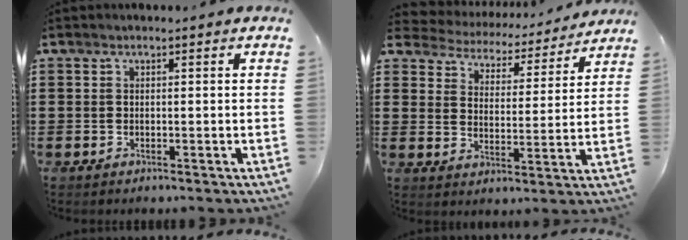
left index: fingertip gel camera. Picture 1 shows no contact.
{"total": 4.0, "force": [4.0, 0.5, -0.4], "torque": [-0.023, -0.035, 0.061]}